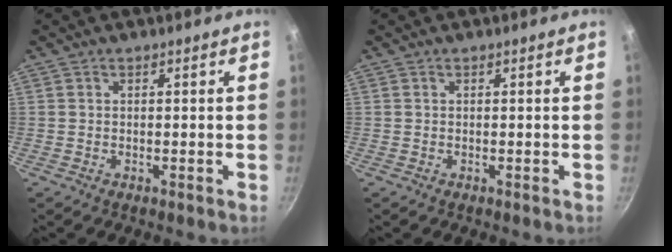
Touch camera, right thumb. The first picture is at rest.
{"total": 0.0}